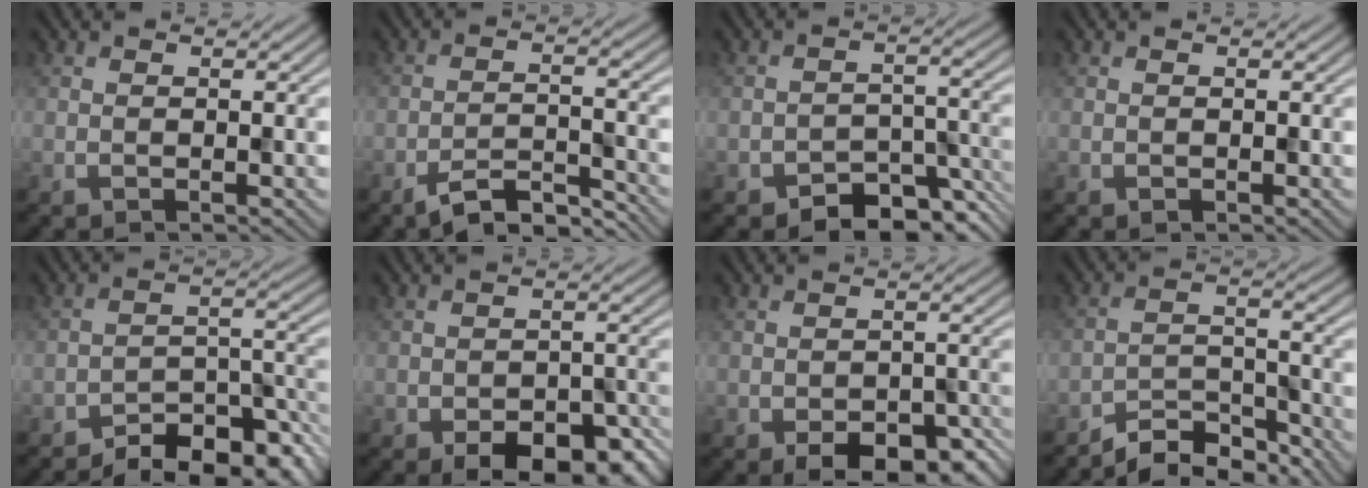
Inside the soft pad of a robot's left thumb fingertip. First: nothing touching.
{"total": 5.8, "force": [-5.0, 1.1, 2.8], "torque": [-0.053, -0.002, -0.088]}
{"total": 6.7, "force": [-4.7, 3.4, 3.5], "torque": [-0.040, -0.006, -0.079]}
{"total": 0.0}
{"total": 11.7, "force": [-9.8, 3.7, 5.3], "torque": [-0.068, -0.001, -0.139]}
{"total": 9.1, "force": [-5.9, 4.3, 5.5], "torque": [-0.074, -0.014, -0.075]}
{"total": 8.2, "force": [-5.1, 4.0, 5.0], "torque": [-0.068, -0.016, -0.061]}
{"total": 6.3, "force": [-5.7, 1.6, 2.2], "torque": [-0.034, 0.002, -0.109]}